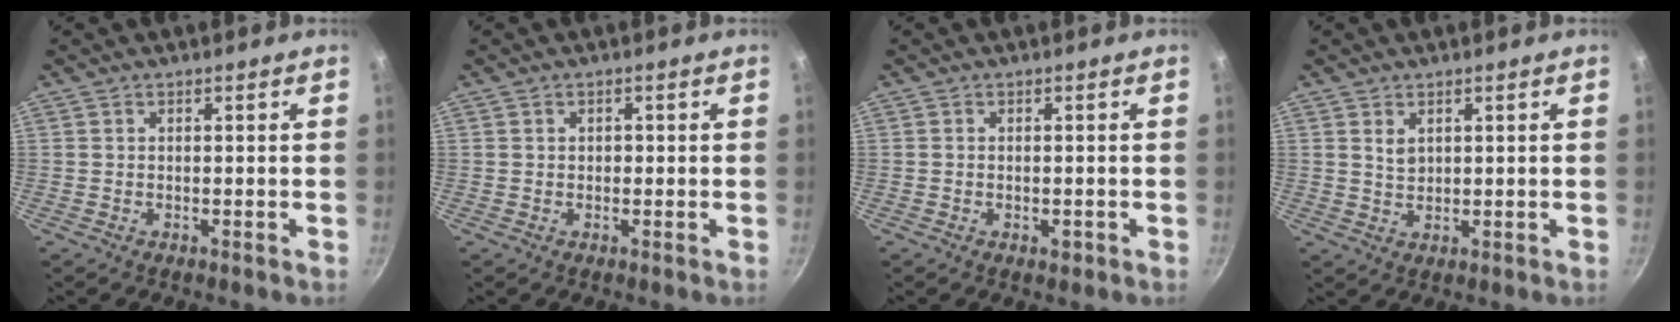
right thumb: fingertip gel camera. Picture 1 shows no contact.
{"total": 0.9, "force": [0.1, 0.8, 0.4], "torque": [-0.002, 0.004, 0.001]}
{"total": 1.5, "force": [-0.6, 0.8, 1.1], "torque": [-0.015, 0.001, -0.009]}
{"total": 2.6, "force": [1.2, 1.6, 1.6], "torque": [-0.025, -0.005, 0.025]}